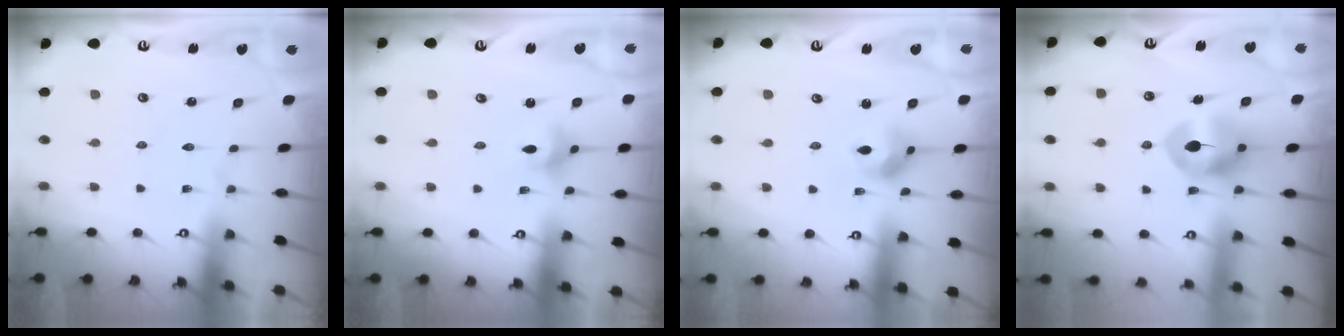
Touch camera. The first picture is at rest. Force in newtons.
{"total": 3.5, "press": 3.5, "slide": 0.2}
{"total": 7.2, "press": 7.2, "slide": 0.3}
{"total": 9.2, "press": 9.1, "slide": 1.4}